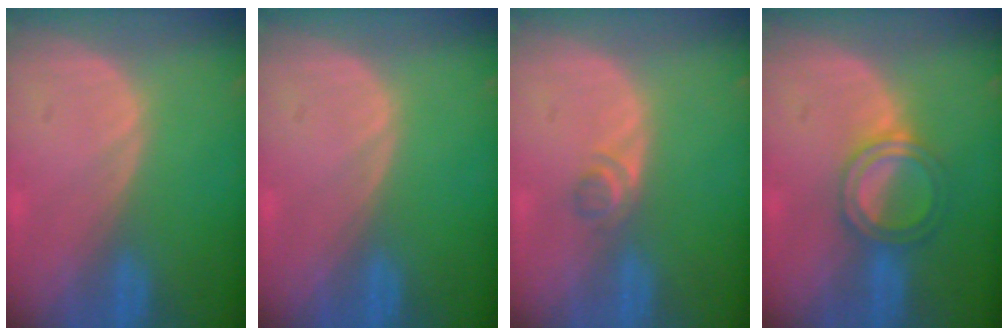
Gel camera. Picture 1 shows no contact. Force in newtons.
{"total": 0.0}
{"total": 1.9, "press": 1.7, "slide": 0.8}
{"total": 4.8, "press": 4.8, "slide": 0.6}